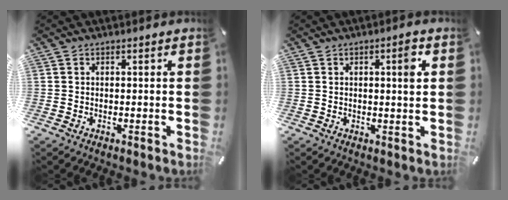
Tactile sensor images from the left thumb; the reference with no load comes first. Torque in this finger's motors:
{"motor_torque": [0.09, -0.12, 0.18, 0.16, 0.02]}